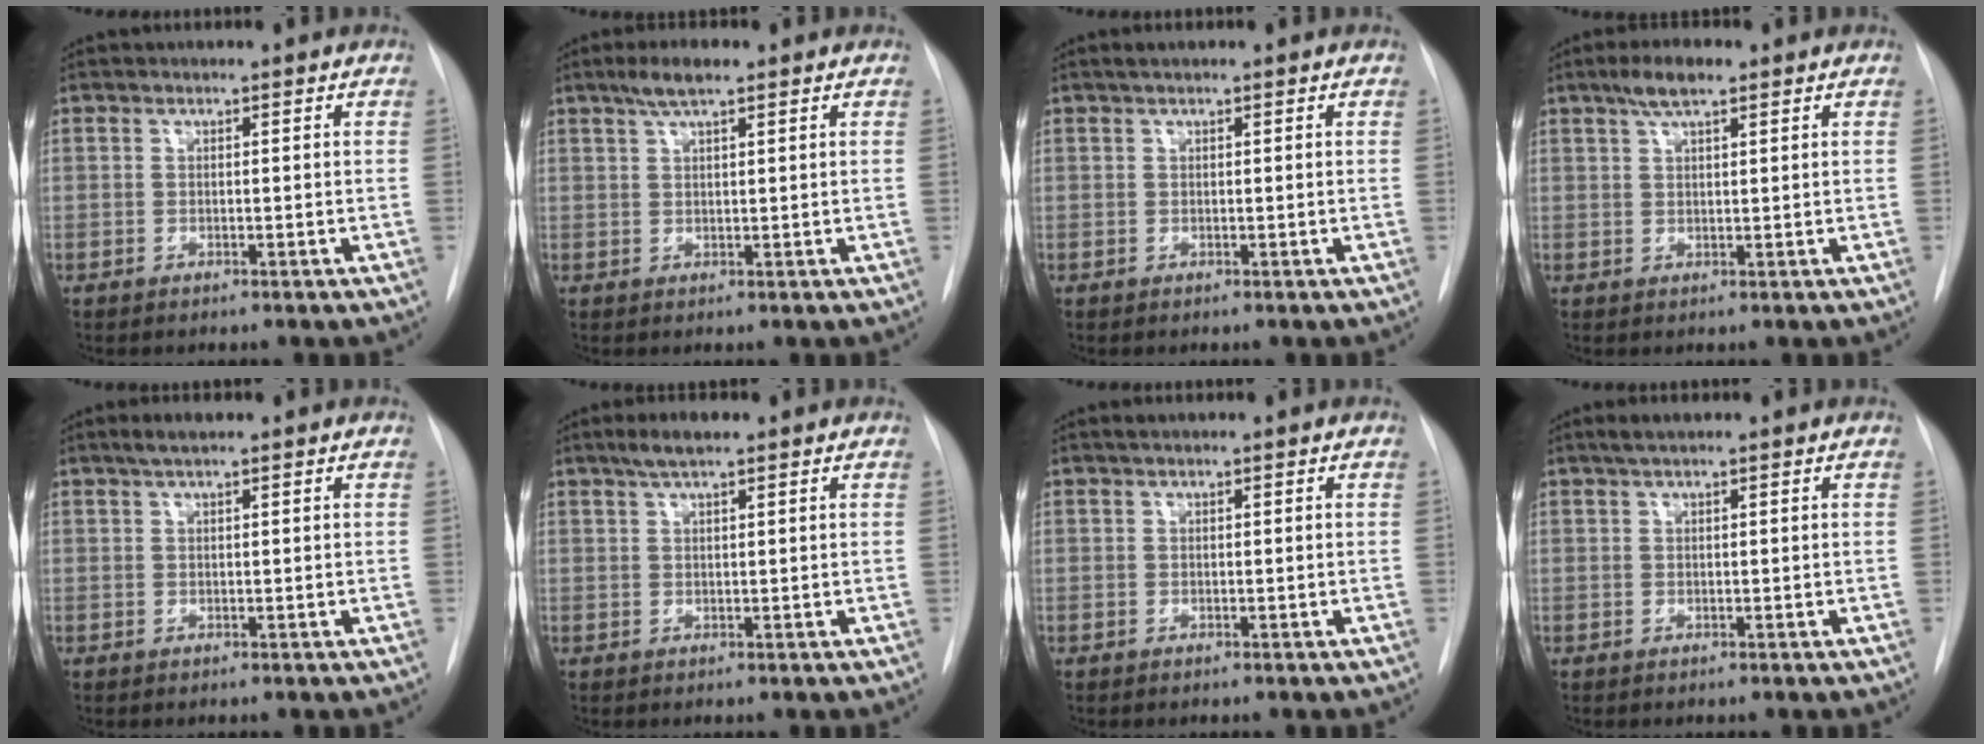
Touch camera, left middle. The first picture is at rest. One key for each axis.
{"total": 3.9, "fx": 2.6, "fy": 0.6, "fz": 2.8, "tx": -0.058, "ty": 0.008, "tz": 0.048}
{"total": 1.0, "fx": 0.7, "fy": 0.0, "fz": 0.7, "tx": -0.016, "ty": 0.009, "tz": 0.013}
{"total": 4.2, "fx": 2.8, "fy": 0.9, "fz": 3.0, "tx": -0.062, "ty": 0.010, "tz": 0.049}
{"total": 2.2, "fx": 1.6, "fy": 0.3, "fz": 1.5, "tx": -0.033, "ty": 0.009, "tz": 0.028}
{"total": 3.5, "fx": 2.4, "fy": 0.5, "fz": 2.4, "tx": -0.051, "ty": 0.008, "tz": 0.044}
{"total": 0.6, "fx": 0.5, "fy": 0.0, "fz": 0.4, "tx": -0.011, "ty": 0.007, "tz": 0.009}
{"total": 1.8, "fx": 1.3, "fy": 0.1, "fz": 1.2, "tx": -0.027, "ty": 0.010, "tz": 0.023}